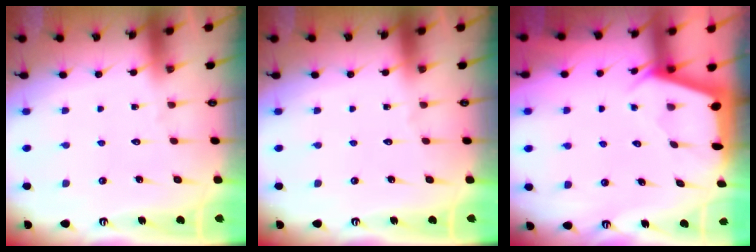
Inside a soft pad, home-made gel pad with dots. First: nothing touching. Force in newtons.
{"total": 0.0}
{"total": 2.4, "press": 2.4, "slide": 0.3}